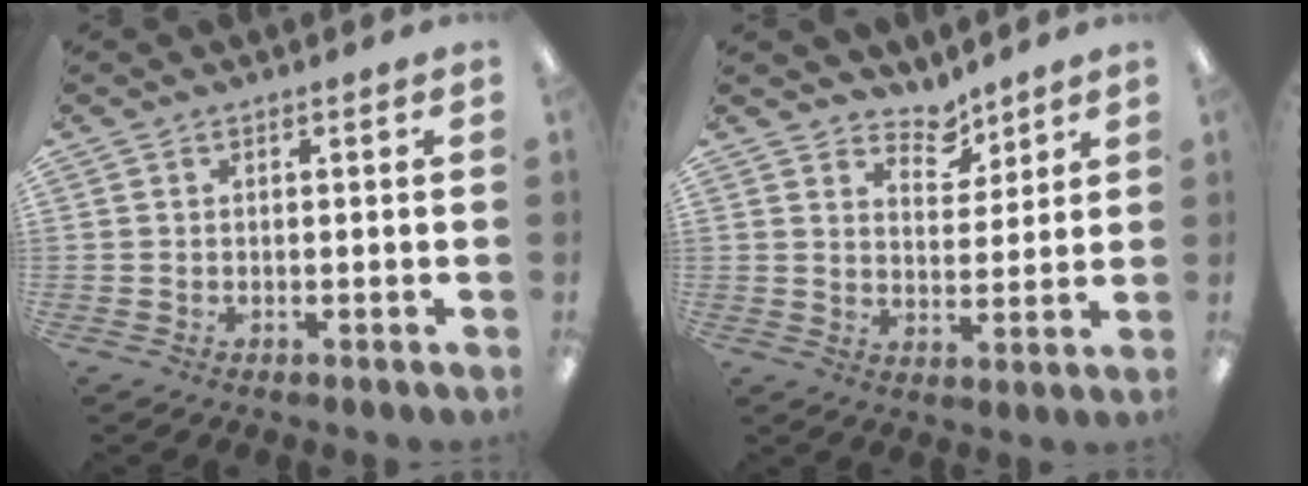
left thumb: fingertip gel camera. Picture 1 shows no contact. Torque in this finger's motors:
{"motor_torque": [0.19, 0.15, -0.14, -0.24, -0.01]}